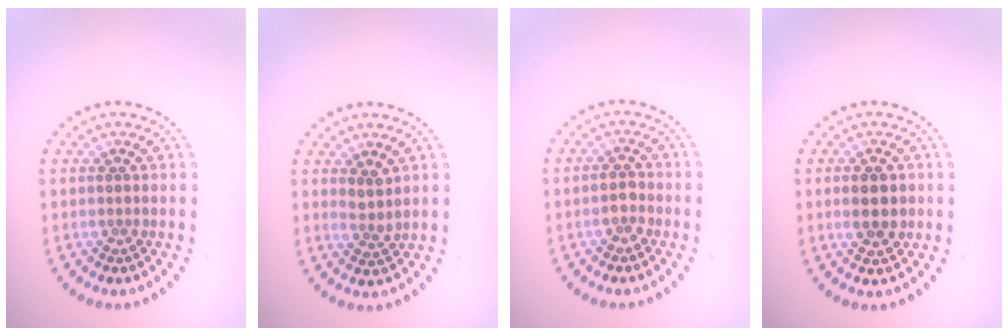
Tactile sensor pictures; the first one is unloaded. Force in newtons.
{"total": 1.6, "press": 1.2, "slide": 1.0}
{"total": 1.5, "press": 1.4, "slide": 0.6}
{"total": 2.9, "press": 2.9, "slide": 0.2}